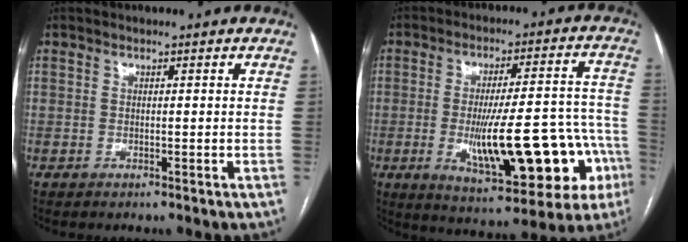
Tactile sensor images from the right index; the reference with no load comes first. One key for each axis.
{"total": 20.2, "fx": -5.8, "fy": 5.4, "fz": 18.6, "tx": -0.214, "ty": 0.023, "tz": -0.063}